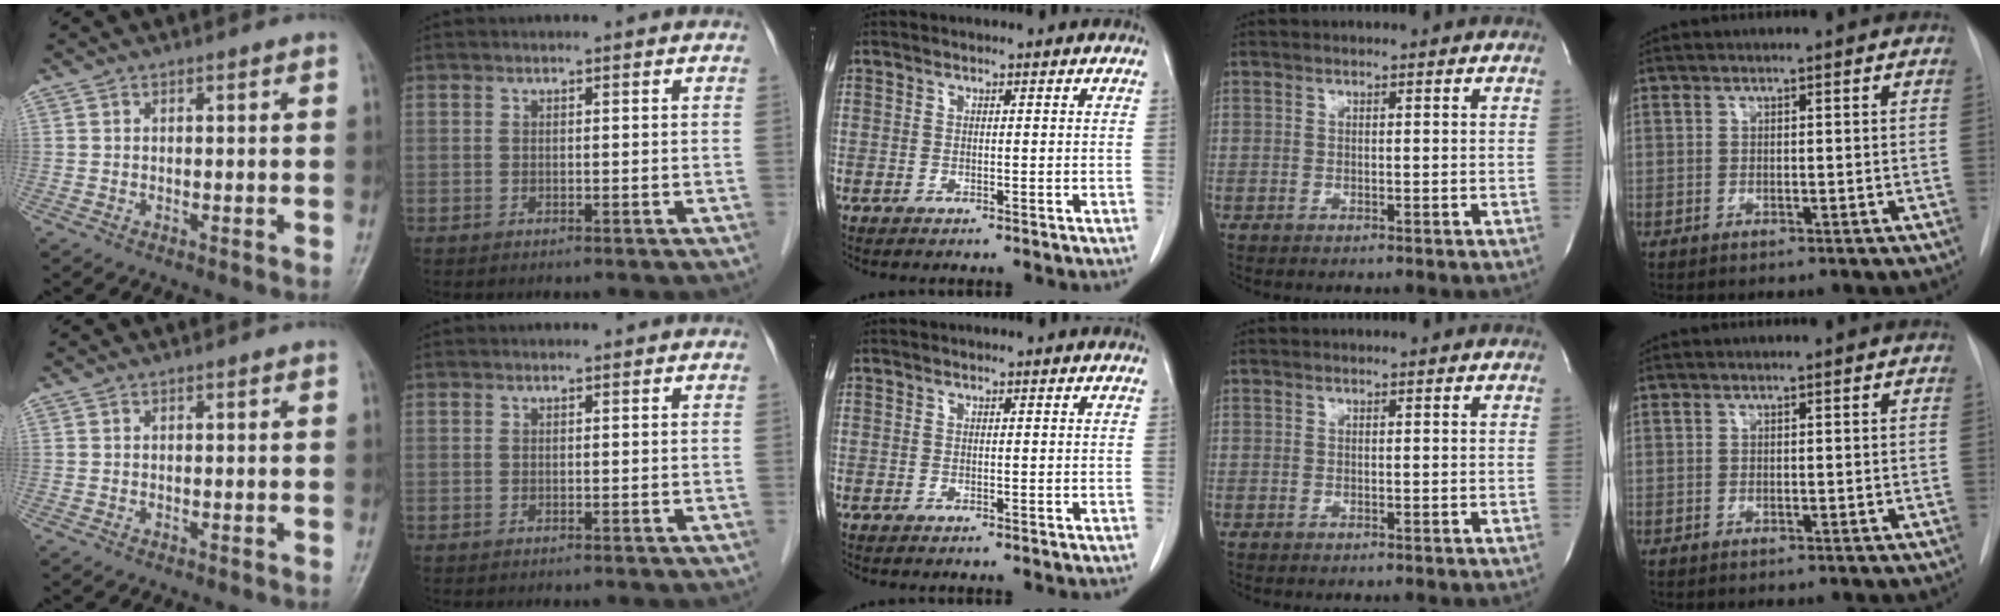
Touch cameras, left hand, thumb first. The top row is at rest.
{}